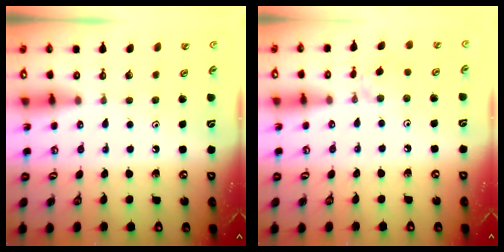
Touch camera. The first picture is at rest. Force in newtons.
{"total": 3.0, "press": 3.0, "slide": 0.5}